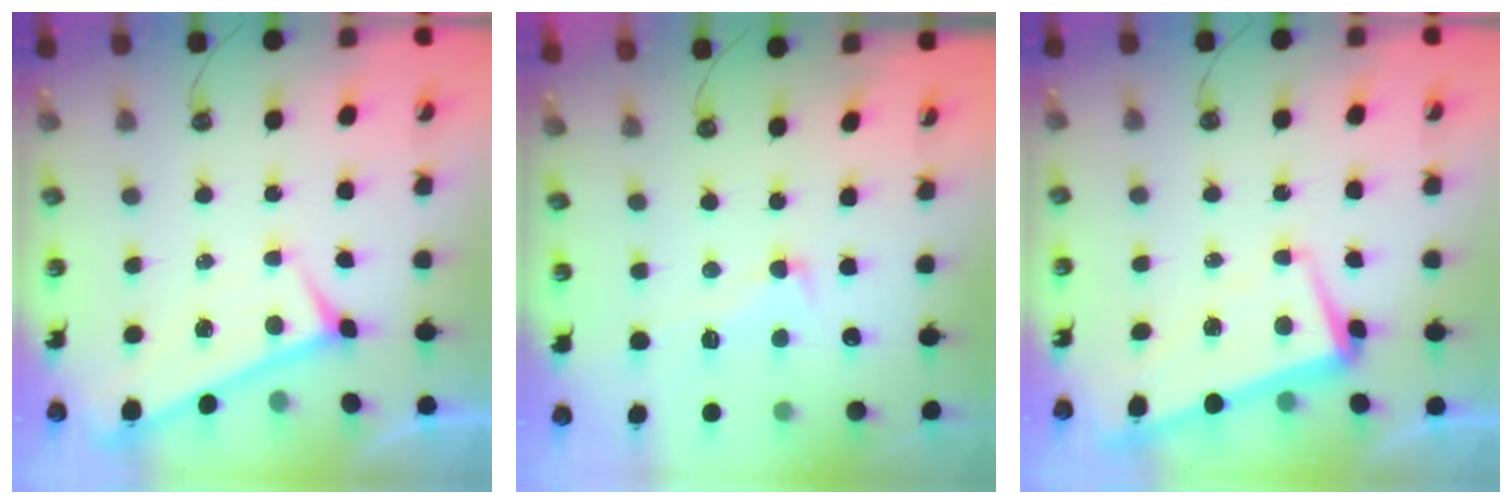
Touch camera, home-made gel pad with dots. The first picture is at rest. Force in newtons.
{"total": 3.0, "press": 2.8, "slide": 1.1}
{"total": 1.6, "press": 0.1, "slide": 1.5}